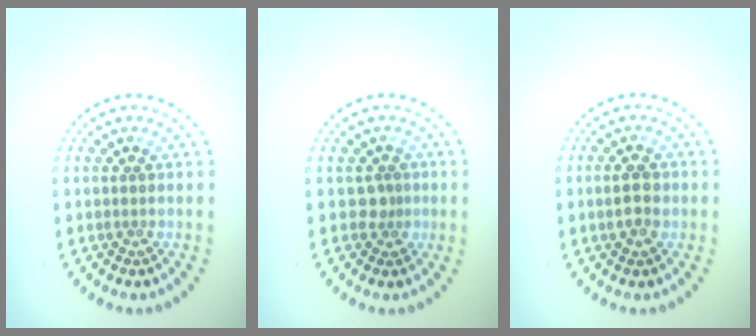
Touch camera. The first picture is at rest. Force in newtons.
{"total": 1.5, "press": 1.2, "slide": 0.9}
{"total": 2.3, "press": 2.3, "slide": 0.2}